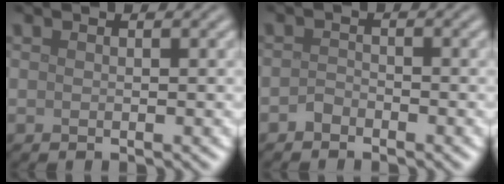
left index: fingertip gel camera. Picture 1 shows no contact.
{"total": 1.1, "force": [-0.9, 0.6, 0.2], "torque": [-0.004, 0.004, -0.018]}